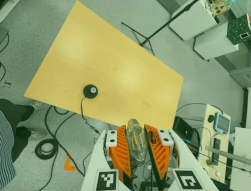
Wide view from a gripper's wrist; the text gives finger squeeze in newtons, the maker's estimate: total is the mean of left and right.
{"total": 21.1, "left": 23.6, "right": 18.6}